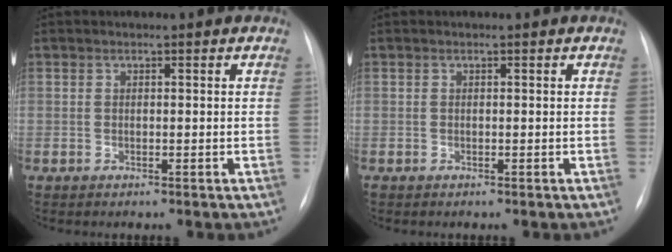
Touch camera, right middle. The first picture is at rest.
{"total": 1.5, "force": [-1.3, 0.6, 0.5], "torque": [-0.008, -0.002, -0.015]}